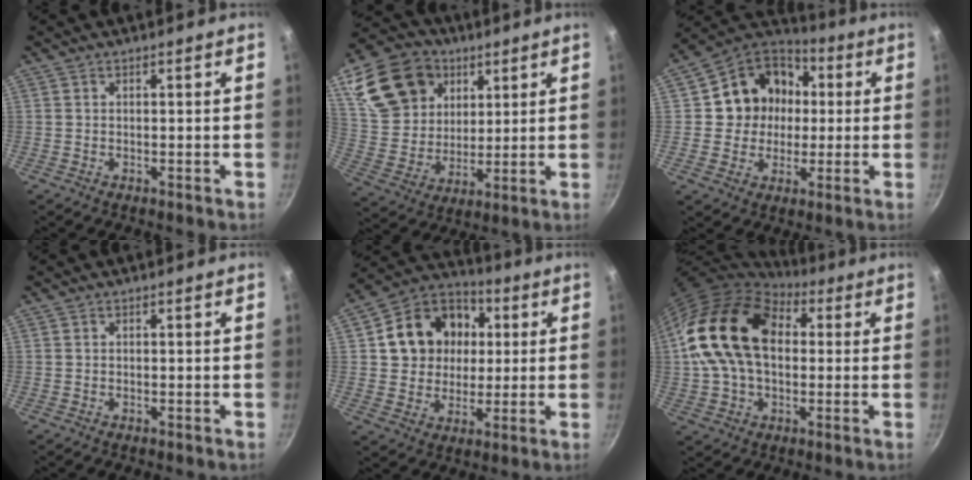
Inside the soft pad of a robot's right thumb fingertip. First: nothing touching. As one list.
[{"total": 19.6, "force": [8.8, 14.8, 9.4], "torque": [-0.163, -0.018, 0.170]}, {"total": 14.9, "force": [1.5, 13.4, 6.5], "torque": [-0.076, 0.029, 0.013]}, {"total": 0.0}, {"total": 16.3, "force": [3.0, 13.8, 8.2], "torque": [-0.115, 0.022, 0.045]}, {"total": 19.8, "force": [2.9, 13.7, 14.0], "torque": [-0.232, 0.028, 0.038]}]